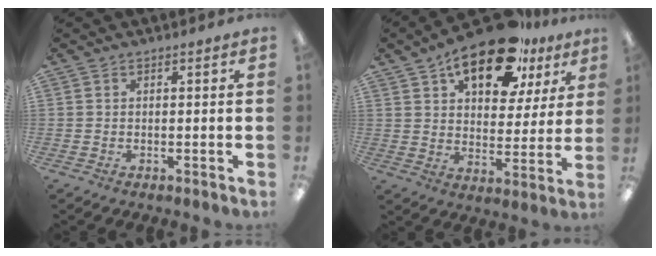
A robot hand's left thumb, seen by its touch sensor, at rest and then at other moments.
{"total": 18.5, "force": [12.4, 8.6, 10.6], "torque": [-0.163, -0.061, 0.209]}